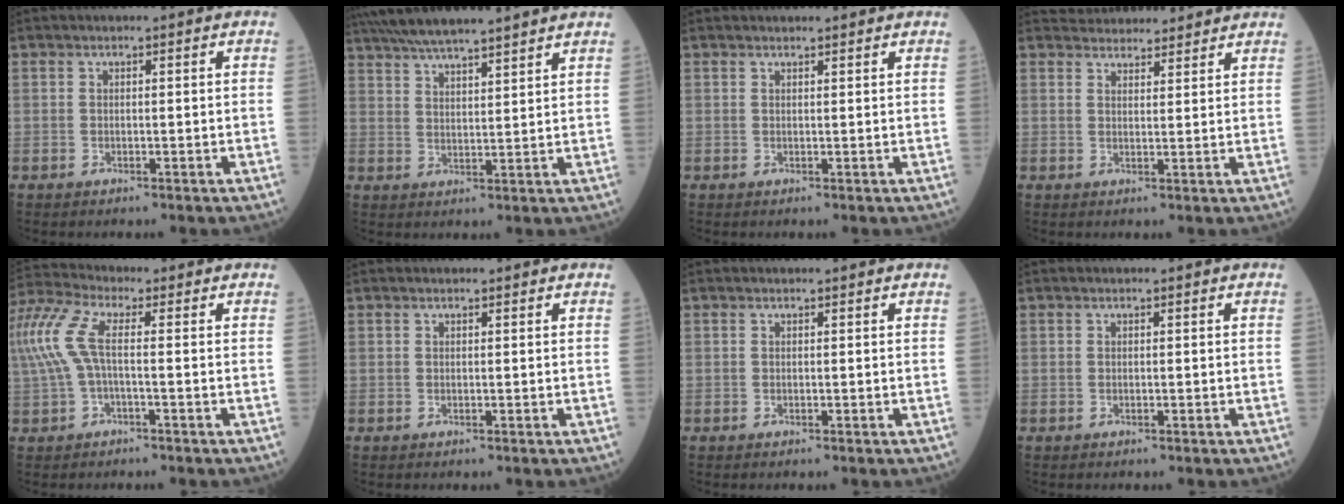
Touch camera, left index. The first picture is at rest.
{"total": 13.5, "force": [12.0, 0.6, 6.2], "torque": [-0.116, 0.030, 0.189]}
{"total": 1.8, "force": [1.8, 0.3, 0.2], "torque": [-0.010, 0.010, 0.023]}
{"total": 8.3, "force": [8.0, 2.1, 1.3], "torque": [-0.010, 0.025, 0.101]}
{"total": 8.5, "force": [0.5, 2.2, 8.2], "torque": [-0.208, 0.038, 0.005]}
{"total": 0.0}
{"total": 0.0}
{"total": 0.0}